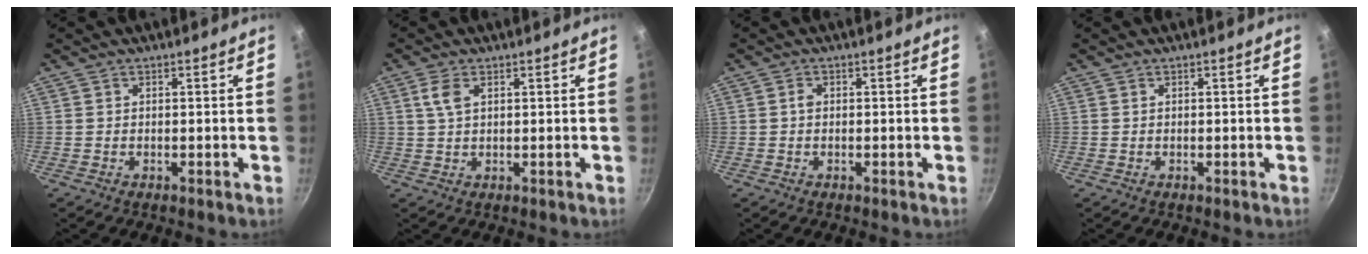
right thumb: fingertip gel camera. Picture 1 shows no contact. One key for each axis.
{"total": 3.3, "fx": 1.3, "fy": 1.7, "fz": 2.6, "tx": -0.055, "ty": -0.001, "tz": 0.026}
{"total": 1.0, "fx": 0.0, "fy": 0.8, "fz": 0.6, "tx": -0.010, "ty": 0.006, "tz": 0.000}
{"total": 0.0}